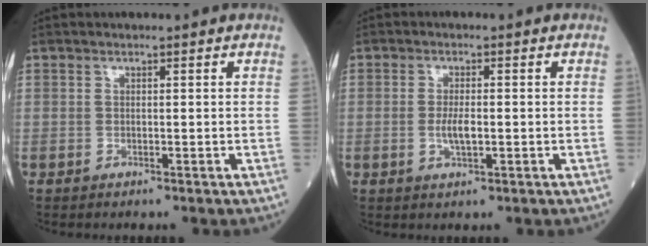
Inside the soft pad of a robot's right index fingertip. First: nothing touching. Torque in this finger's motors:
{"motor_torque": [0.32, 0.02, 0.26, 0.05]}